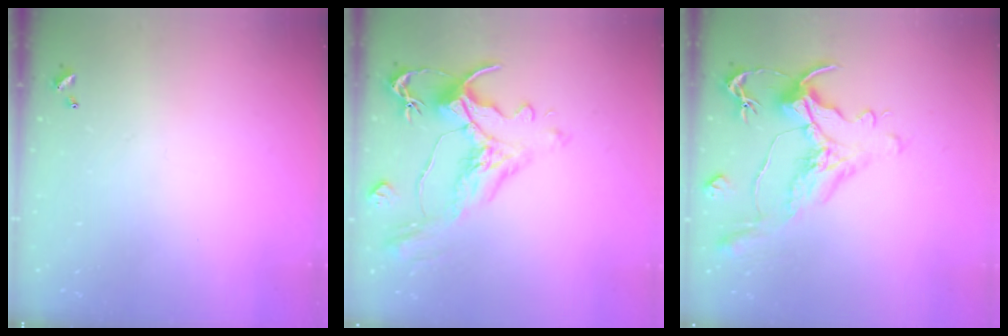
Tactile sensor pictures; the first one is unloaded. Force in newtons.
{"total": 1.6, "press": 0.3, "slide": 1.5}
{"total": 1.7, "press": 0.9, "slide": 1.4}